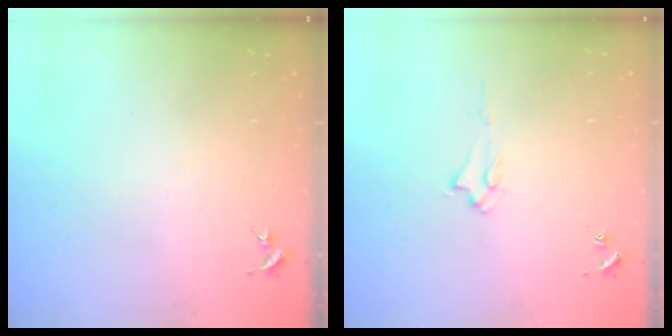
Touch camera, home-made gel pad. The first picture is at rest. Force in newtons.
{"total": 1.9, "press": 1.8, "slide": 0.4}